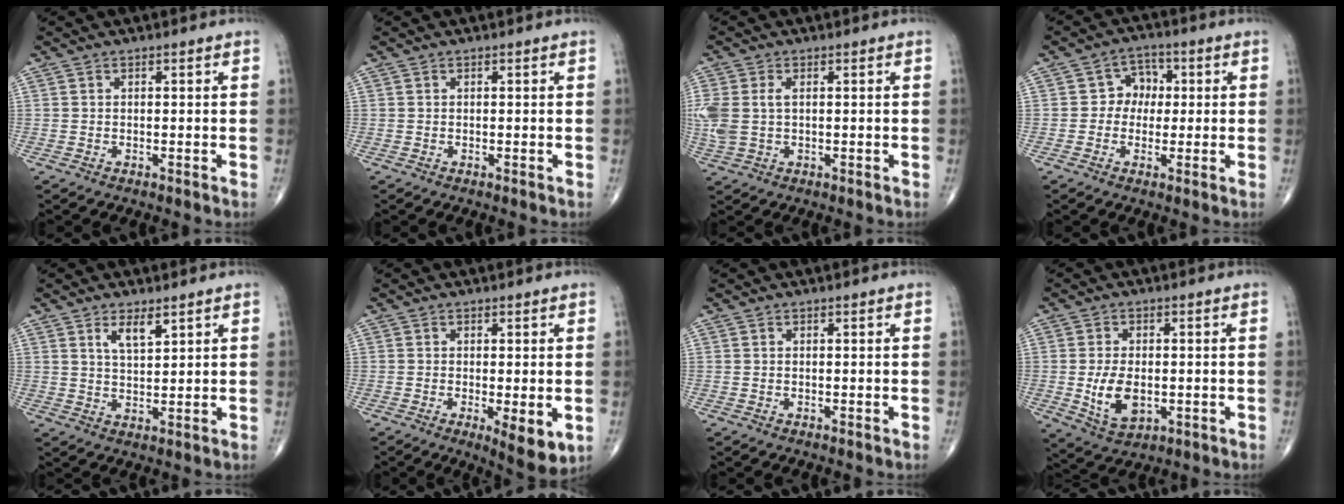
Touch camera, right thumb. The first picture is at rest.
{"total": 0.0}
{"total": 6.9, "force": [0.5, 4.3, 5.4], "torque": [-0.155, 0.012, 0.019]}
{"total": 5.4, "force": [0.3, 4.8, 2.4], "torque": [0.000, 0.012, -0.007]}
{"total": 4.2, "force": [2.5, 1.6, 3.0], "torque": [-0.046, -0.020, 0.047]}
{"total": 6.5, "force": [-1.5, 2.0, 6.0], "torque": [-0.089, -0.020, -0.020]}
{"total": 0.0}
{"total": 8.1, "force": [-1.1, 4.8, 6.4], "torque": [-0.108, -0.008, -0.009]}